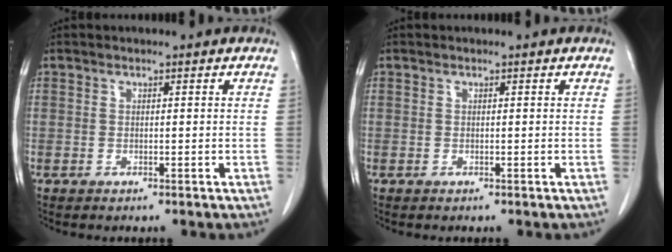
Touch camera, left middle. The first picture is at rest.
{"total": 0.0}